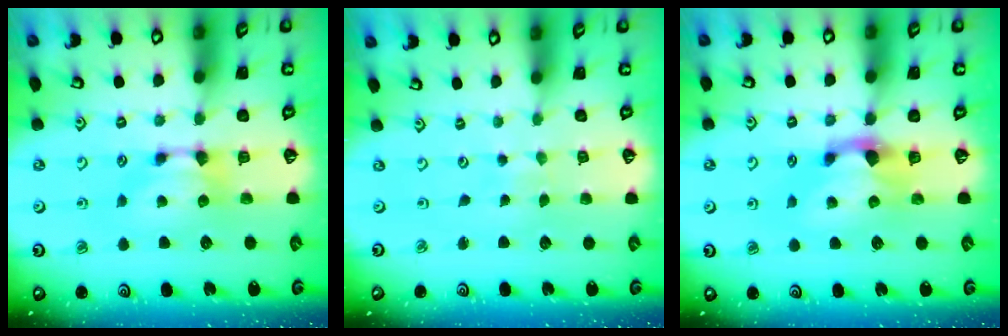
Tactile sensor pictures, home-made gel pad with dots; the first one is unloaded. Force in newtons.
{"total": 5.4, "press": 5.4, "slide": 0.2}
{"total": 2.0, "press": 1.5, "slide": 1.4}